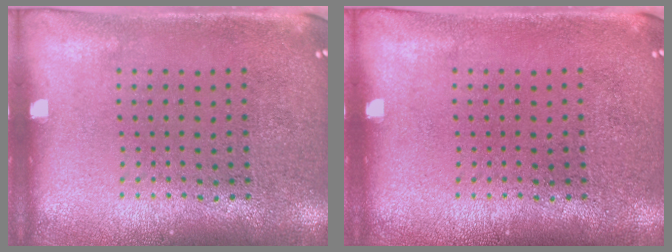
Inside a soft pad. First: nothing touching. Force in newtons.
{"total": 0.0}